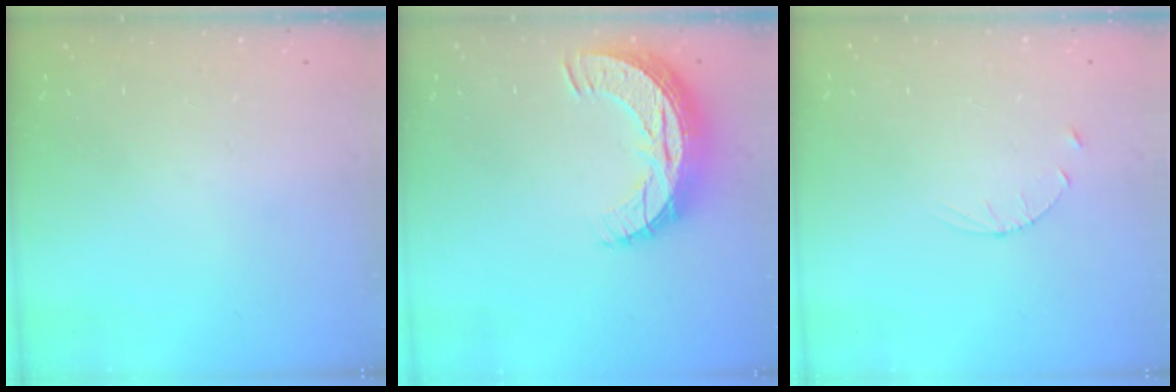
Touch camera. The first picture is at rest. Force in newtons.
{"total": 10.9, "press": 10.9, "slide": 0.7}
{"total": 3.0, "press": 2.9, "slide": 0.4}